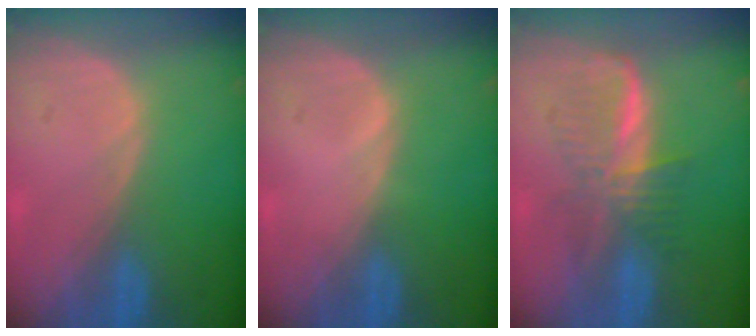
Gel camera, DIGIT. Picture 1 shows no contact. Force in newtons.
{"total": 0.5, "press": 0.1, "slide": 0.5}
{"total": 5.9, "press": 5.8, "slide": 0.8}